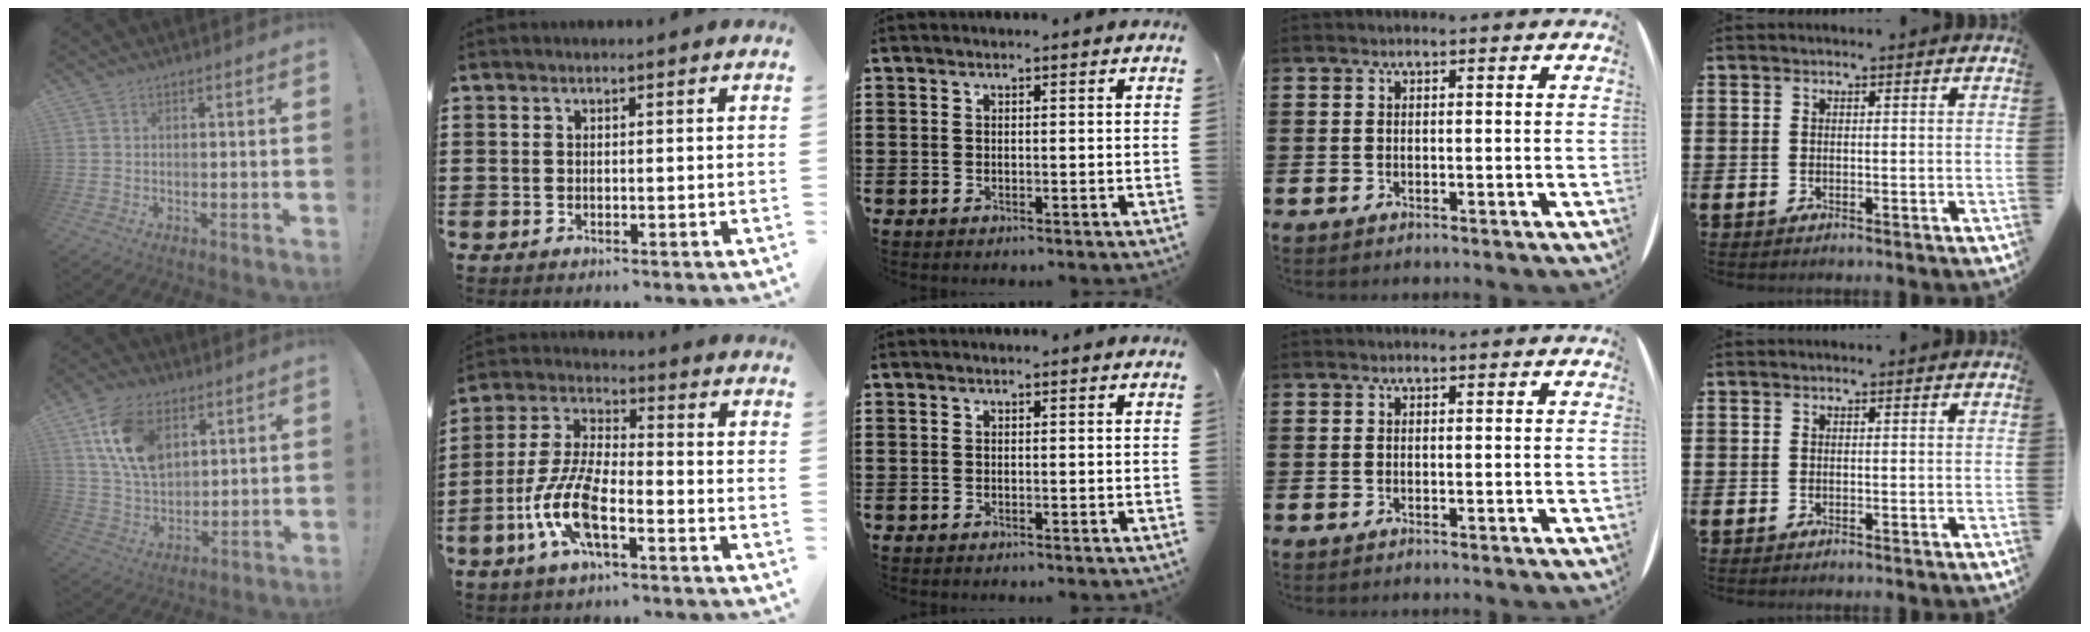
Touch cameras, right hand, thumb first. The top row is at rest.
{"thumb": {"total": 15.7, "force": [6.6, 10.2, 9.9], "torque": [-0.186, -0.015, 0.128]}, "index": {"total": 9.9, "force": [-4.1, 3.4, 8.3], "torque": [-0.199, -0.008, -0.082]}}